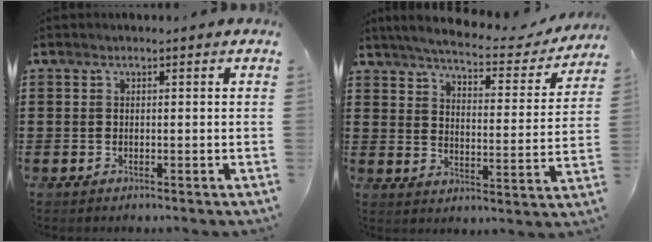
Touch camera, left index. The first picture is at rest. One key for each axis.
{"total": 5.0, "fx": 4.5, "fy": 0.3, "fz": 2.1, "tx": -0.065, "ty": -0.030, "tz": 0.070}